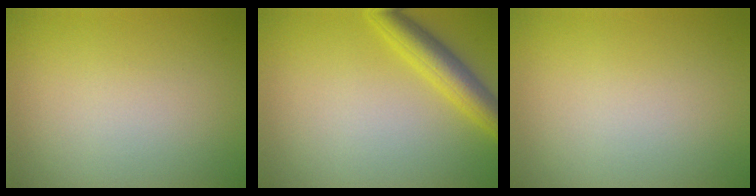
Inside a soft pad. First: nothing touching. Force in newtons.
{"total": 3.9, "press": 3.9, "slide": 0.1}
{"total": 0.0}